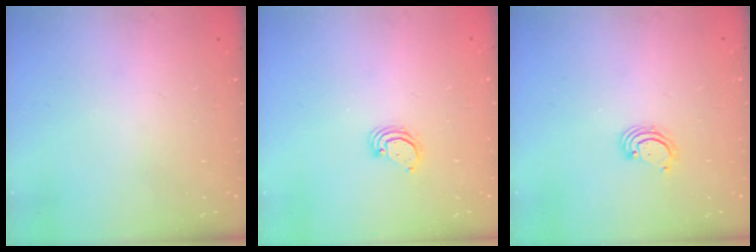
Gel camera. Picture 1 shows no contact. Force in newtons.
{"total": 2.9, "press": 2.9, "slide": 0.3}
{"total": 2.7, "press": 2.7, "slide": 0.3}